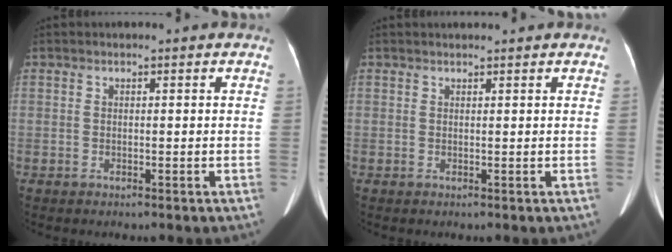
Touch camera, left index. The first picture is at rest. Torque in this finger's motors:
{"motor_torque": [-0.05, 0.02, 0.00, 0.00]}